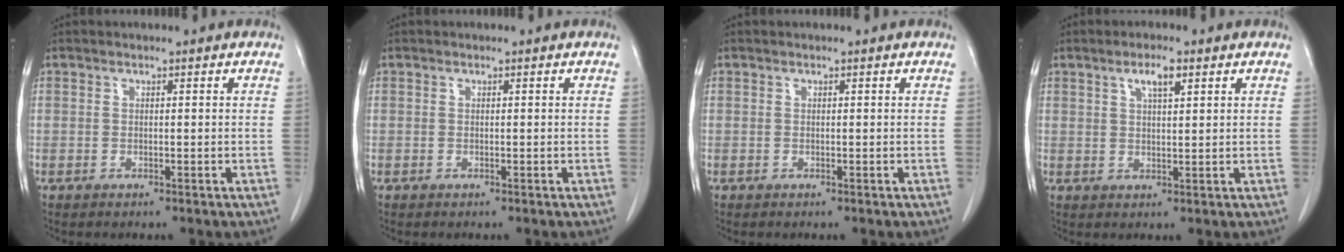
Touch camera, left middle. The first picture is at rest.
{"total": 0.0}
{"total": 0.0}
{"total": 3.5, "force": [1.9, 0.7, 2.8], "torque": [-0.053, 0.002, 0.034]}